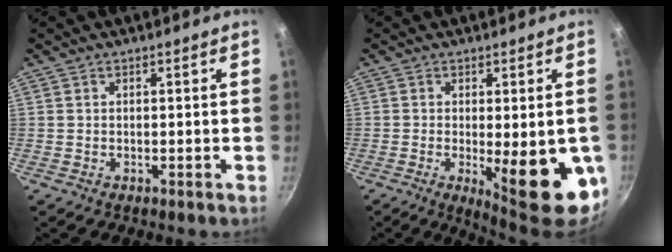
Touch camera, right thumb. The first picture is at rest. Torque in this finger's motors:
{"motor_torque": [0.05, 1.01, 0.73, -0.71, 0.10]}